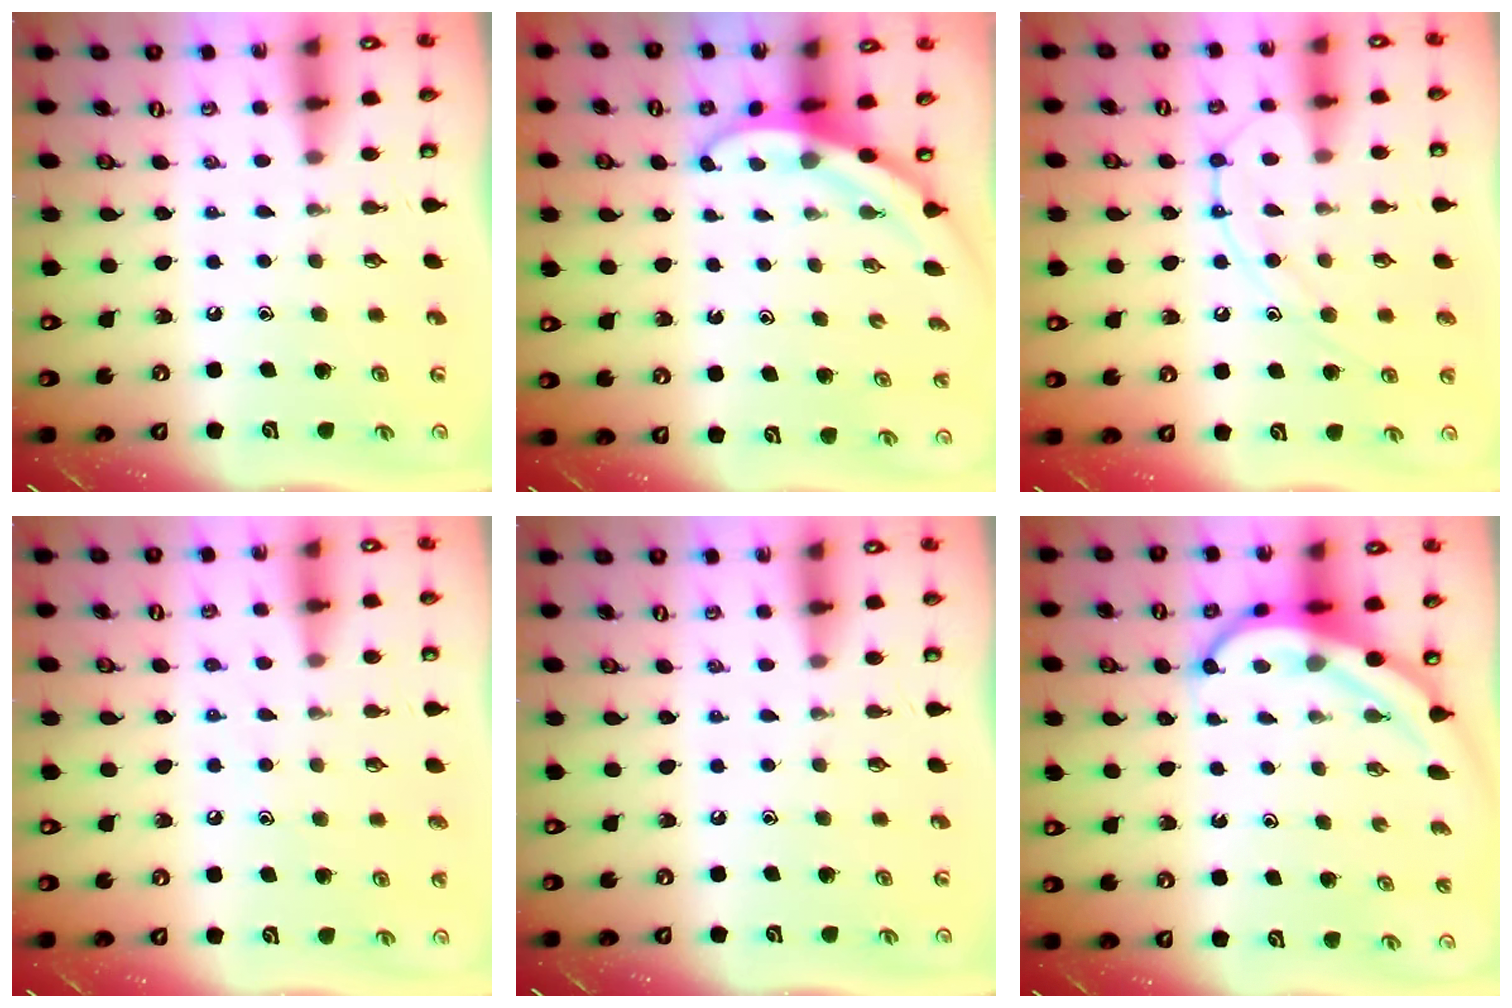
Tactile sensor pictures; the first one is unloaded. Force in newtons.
{"total": 3.0, "press": 3.0, "slide": 0.2}
{"total": 12.3, "press": 12.2, "slide": 1.1}
{"total": 6.6, "press": 6.6, "slide": 0.6}
{"total": 0.0}
{"total": 6.0, "press": 6.0, "slide": 0.6}